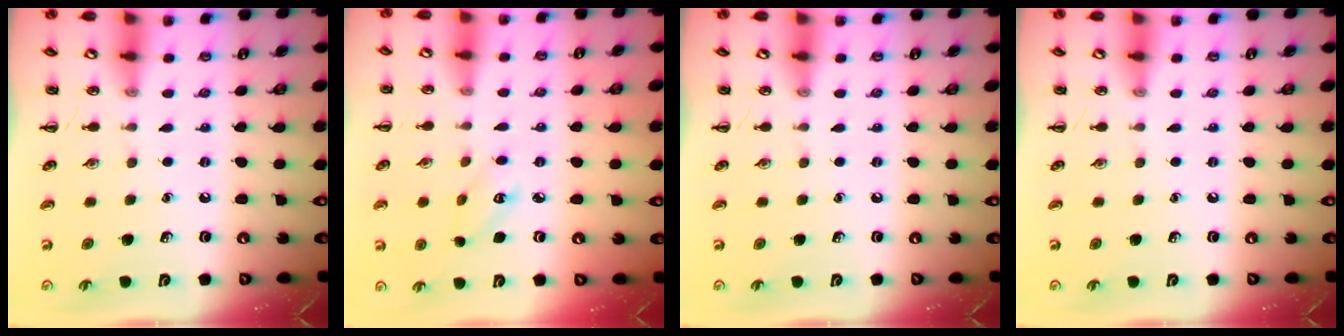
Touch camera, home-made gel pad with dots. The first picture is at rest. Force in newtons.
{"total": 3.1, "press": 3.1, "slide": 0.5}
{"total": 0.0}
{"total": 0.0}